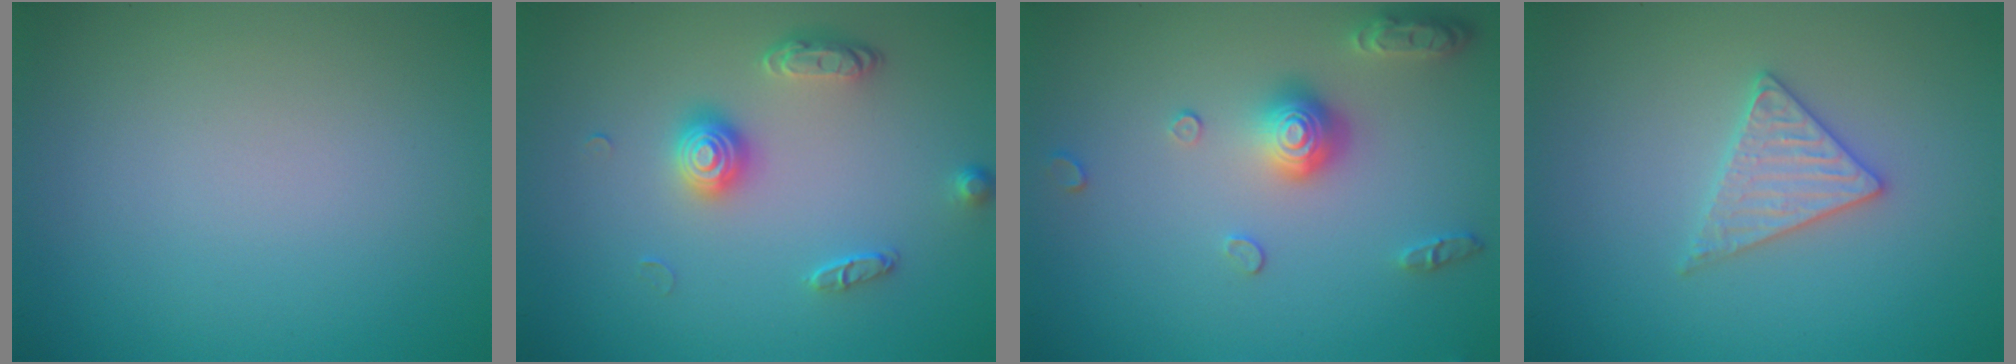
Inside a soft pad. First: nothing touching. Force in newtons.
{"total": 2.6, "press": 2.2, "slide": 1.5}
{"total": 3.7, "press": 3.0, "slide": 2.1}
{"total": 2.6, "press": 2.6, "slide": 0.3}